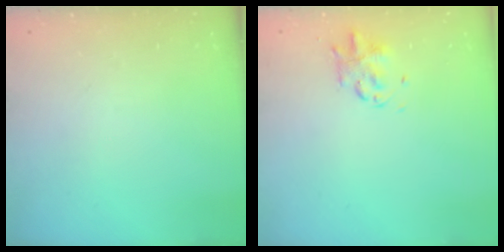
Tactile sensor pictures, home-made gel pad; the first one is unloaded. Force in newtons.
{"total": 2.8, "press": 2.8, "slide": 0.6}